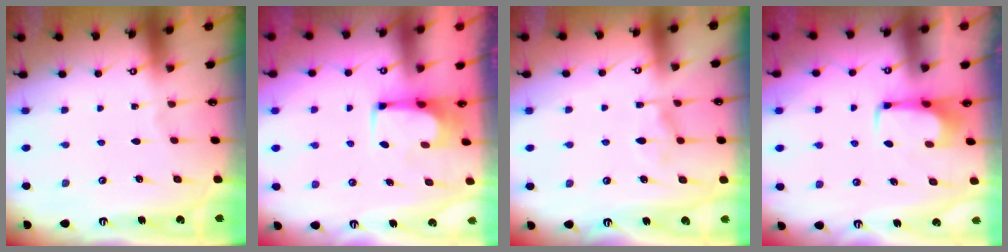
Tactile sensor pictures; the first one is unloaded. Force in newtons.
{"total": 5.3, "press": 5.3, "slide": 0.5}
{"total": 7.0, "press": 7.0, "slide": 0.8}
{"total": 1.6, "press": 1.5, "slide": 0.4}